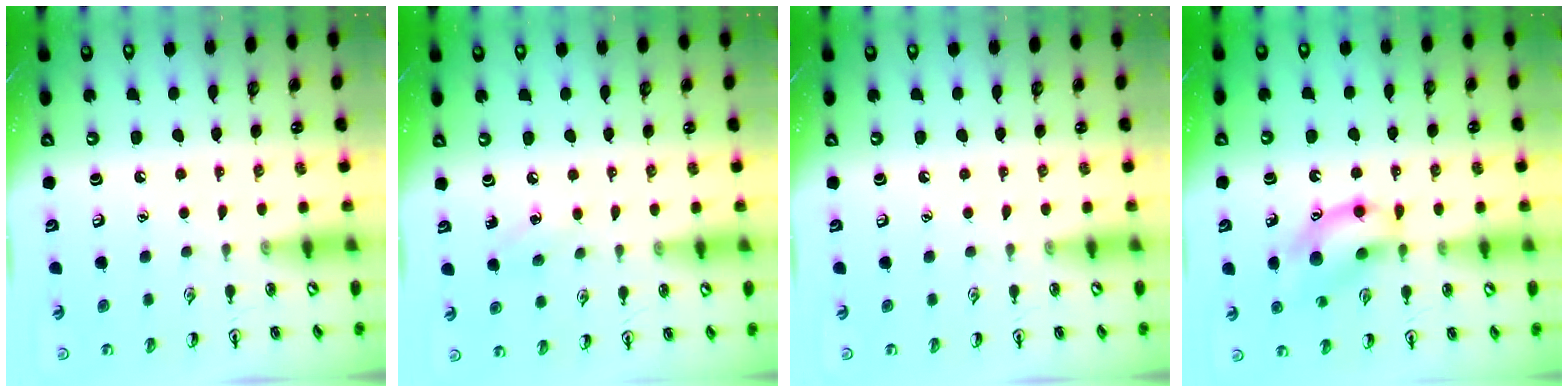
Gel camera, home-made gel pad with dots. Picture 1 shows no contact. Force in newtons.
{"total": 5.7, "press": 5.5, "slide": 1.6}
{"total": 0.0}
{"total": 13.3, "press": 13.1, "slide": 2.2}